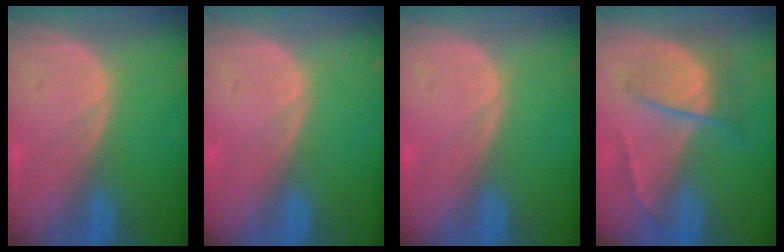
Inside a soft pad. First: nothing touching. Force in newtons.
{"total": 0.0}
{"total": 0.0}
{"total": 6.6, "press": 6.2, "slide": 2.4}